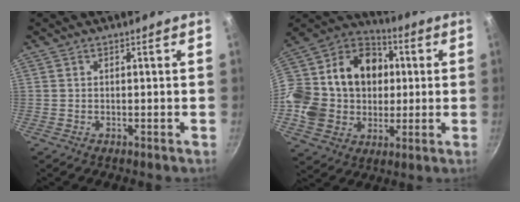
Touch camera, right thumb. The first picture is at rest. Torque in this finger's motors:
{"motor_torque": [1.36, 2.89, 1.07, 0.60, 0.20]}